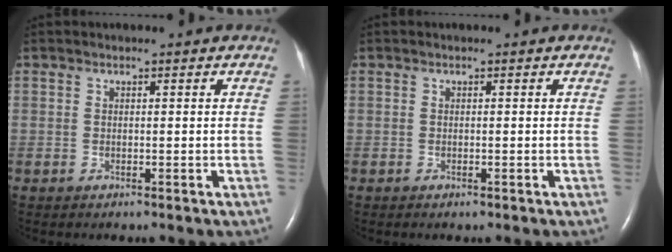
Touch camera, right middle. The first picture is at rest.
{"total": 0.0}